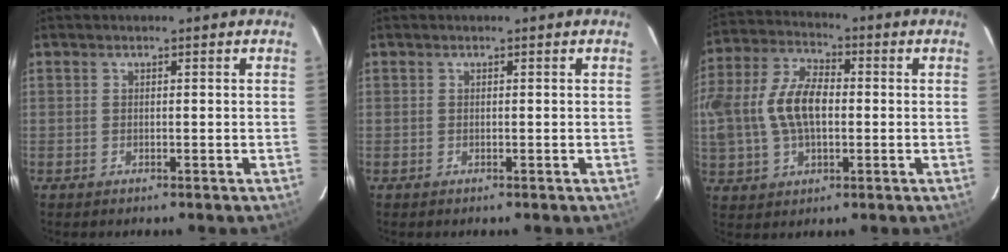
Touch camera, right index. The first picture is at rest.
{"total": 0.0}
{"total": 16.2, "force": [0.0, 9.8, 12.9], "torque": [-0.283, 0.016, 0.002]}